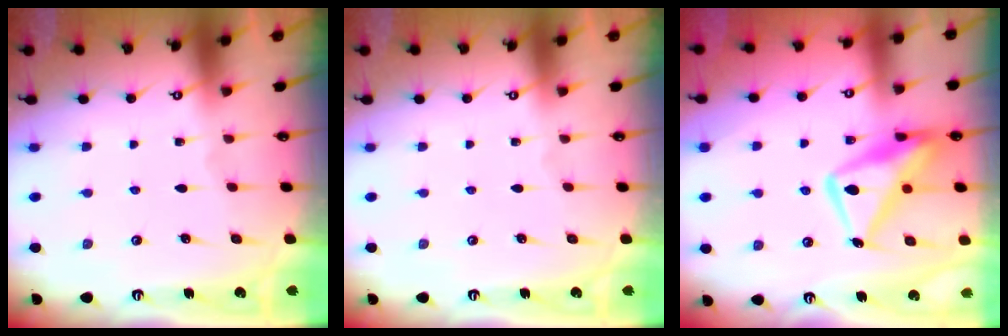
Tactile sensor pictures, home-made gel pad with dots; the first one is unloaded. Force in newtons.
{"total": 0.0}
{"total": 16.4, "press": 16.3, "slide": 1.6}